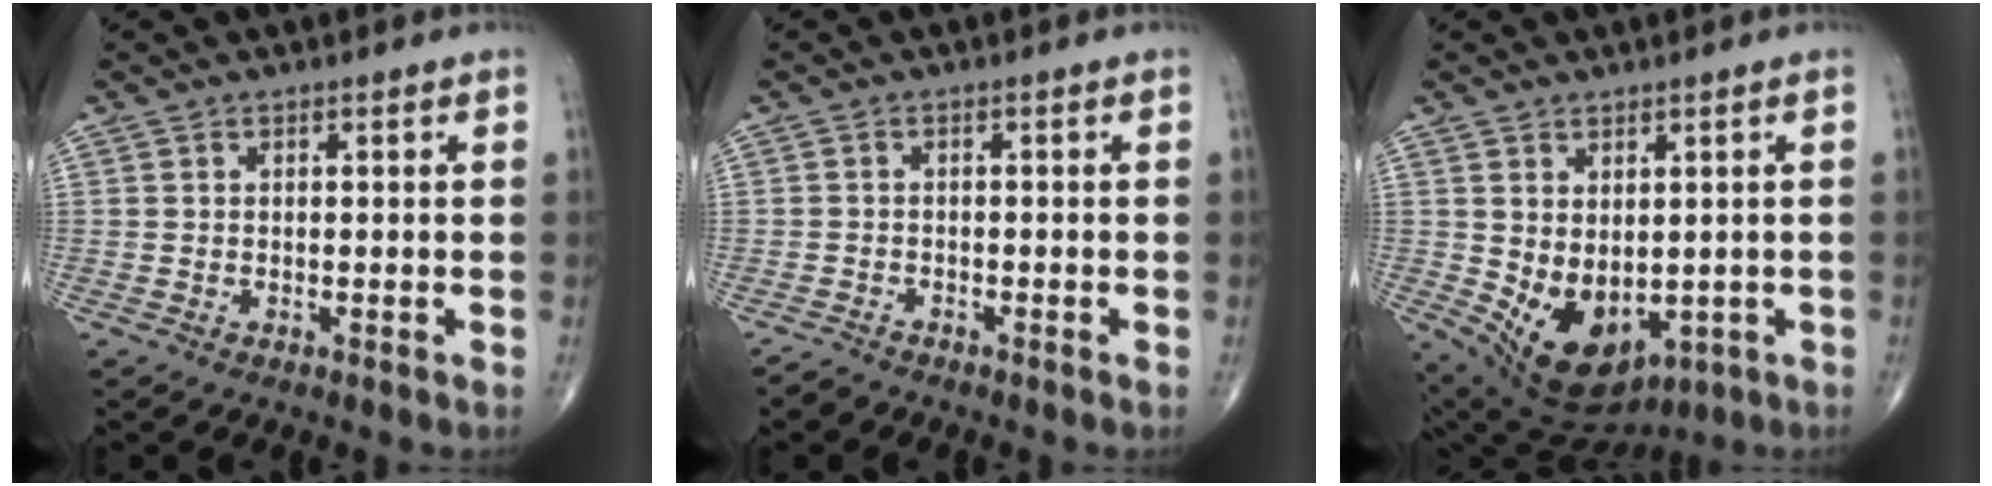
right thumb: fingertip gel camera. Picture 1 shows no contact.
{"total": 1.7, "force": [-1.6, 0.3, -0.2], "torque": [0.004, -0.004, -0.034]}
{"total": 11.5, "force": [-1.3, 7.5, 8.7], "torque": [-0.124, -0.011, 0.013]}